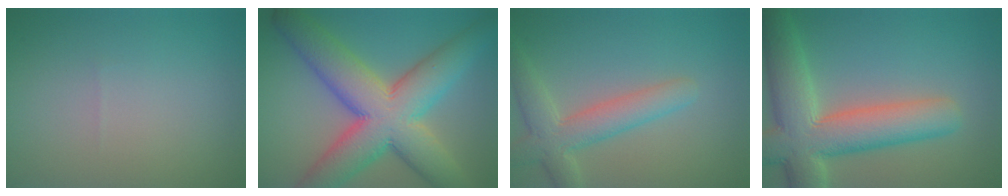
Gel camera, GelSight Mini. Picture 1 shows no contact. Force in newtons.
{"total": 12.2, "press": 12.2, "slide": 0.5}
{"total": 4.6, "press": 4.6, "slide": 0.5}
{"total": 9.9, "press": 9.9, "slide": 0.8}